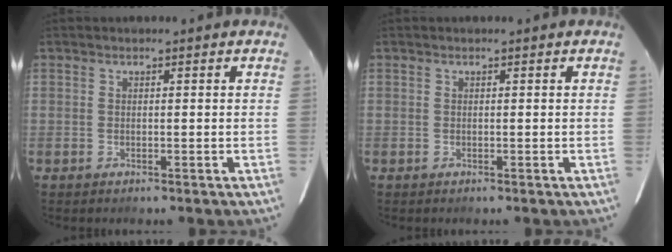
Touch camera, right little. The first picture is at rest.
{"total": 0.0}